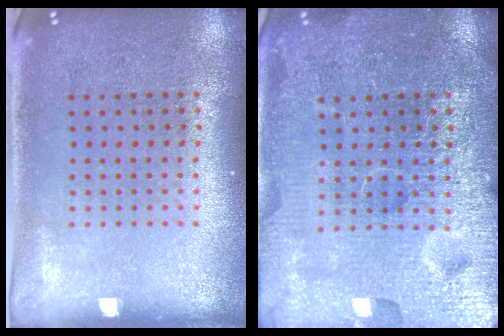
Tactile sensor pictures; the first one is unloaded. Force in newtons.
{"total": 7.2, "press": 7.1, "slide": 0.9}